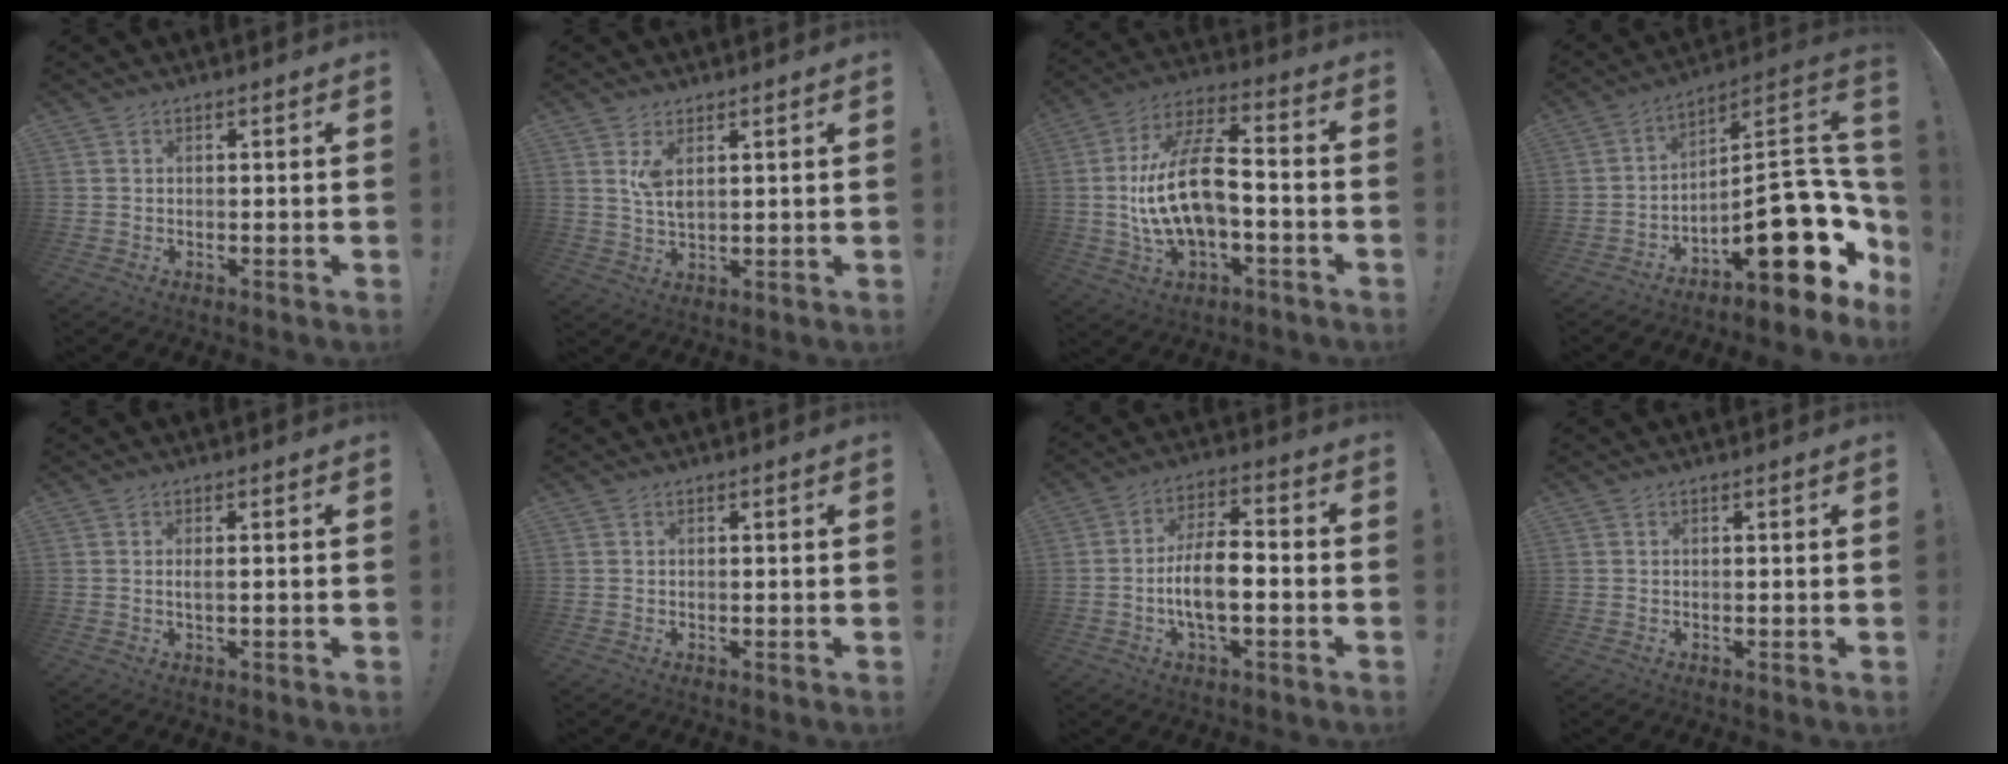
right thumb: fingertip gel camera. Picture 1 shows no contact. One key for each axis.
{"total": 4.8, "fx": 2.3, "fy": 1.9, "fz": 3.7, "tx": -0.061, "ty": -0.014, "tz": 0.037}
{"total": 17.7, "fx": -1.9, "fy": 8.5, "fz": 15.4, "tx": -0.284, "ty": 0.008, "tz": -0.033}
{"total": 23.9, "fx": -7.2, "fy": 9.8, "fz": 20.5, "tx": -0.277, "ty": 0.030, "tz": -0.100}
{"total": 1.4, "fx": -0.2, "fy": -0.2, "fz": 1.4, "tx": -0.024, "ty": -0.002, "tz": -0.006}
{"total": 0.0}
{"total": 10.1, "fx": -3.0, "fy": 4.0, "fz": 8.8, "tx": -0.161, "ty": 0.012, "tz": -0.055}
{"total": 0.0}